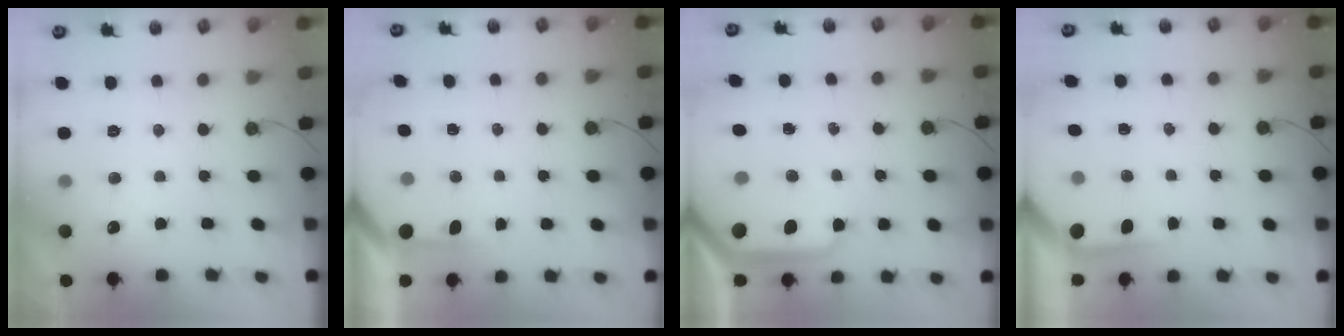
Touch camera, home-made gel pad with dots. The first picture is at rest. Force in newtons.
{"total": 1.4, "press": 1.4, "slide": 0.2}
{"total": 11.6, "press": 11.5, "slide": 1.4}
{"total": 3.6, "press": 3.5, "slide": 0.4}